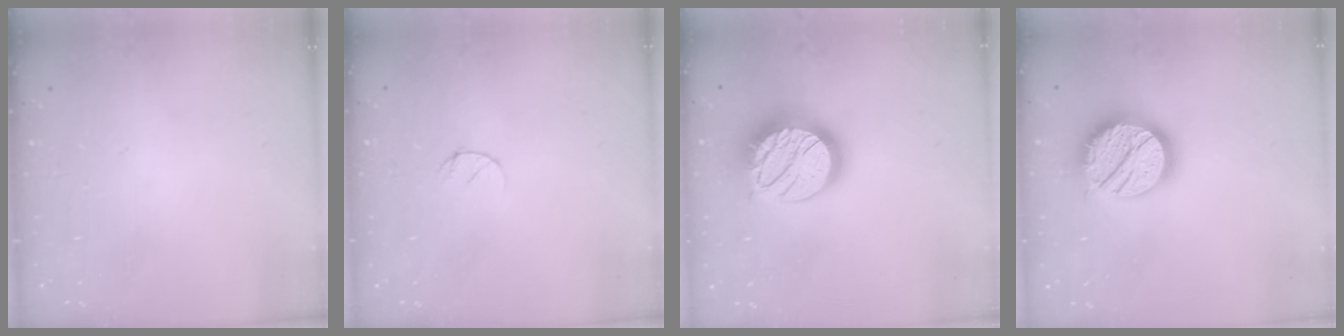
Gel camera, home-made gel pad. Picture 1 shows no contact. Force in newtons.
{"total": 3.9, "press": 3.9, "slide": 0.4}
{"total": 18.0, "press": 18.0, "slide": 0.9}
{"total": 17.9, "press": 17.9, "slide": 1.1}